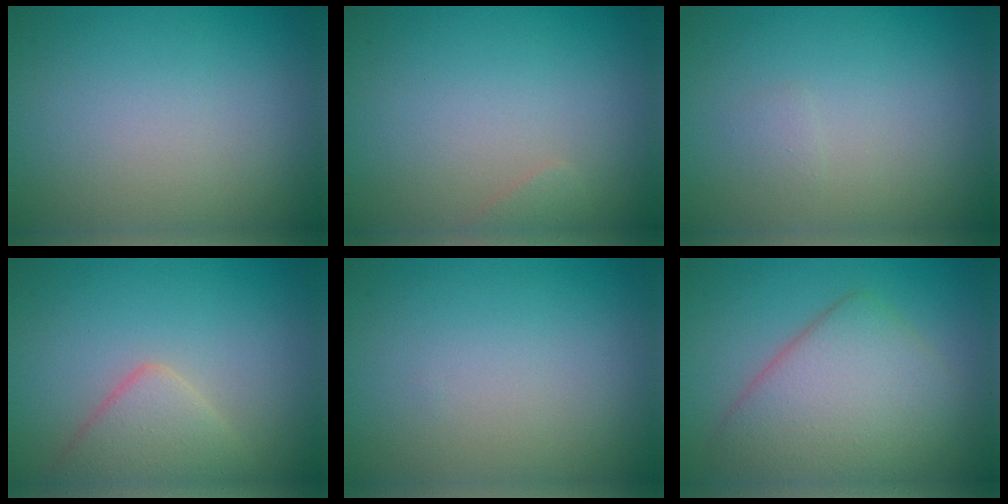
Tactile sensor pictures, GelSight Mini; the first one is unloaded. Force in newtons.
{"total": 0.8, "press": 0.8, "slide": 0.0}
{"total": 0.6, "press": 0.6, "slide": 0.1}
{"total": 3.2, "press": 3.2, "slide": 0.1}
{"total": 0.0}
{"total": 6.3, "press": 6.3, "slide": 0.2}